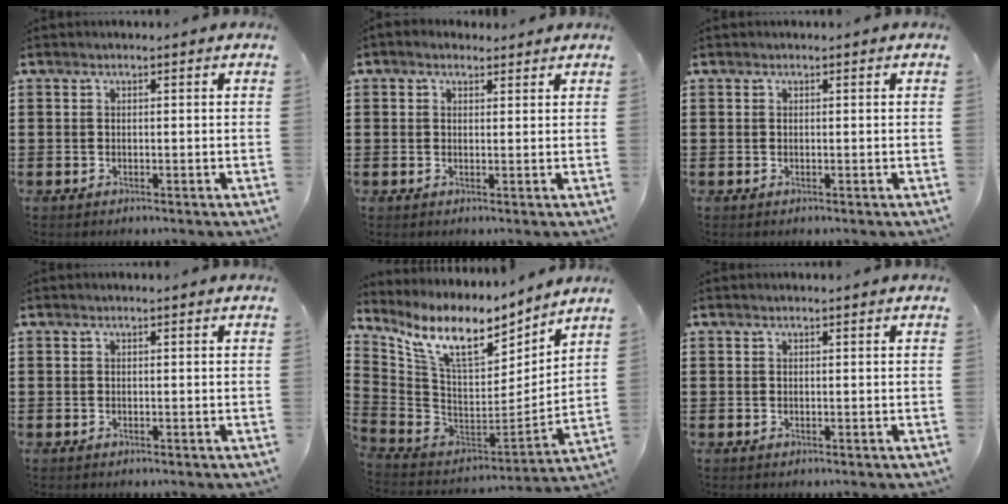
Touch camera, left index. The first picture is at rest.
{"total": 1.4, "force": [1.0, 0.9, 0.3], "torque": [-0.009, 0.006, 0.020]}
{"total": 0.0}
{"total": 0.0}
{"total": 11.2, "force": [7.7, 3.4, 7.4], "torque": [-0.174, -0.045, 0.134]}
{"total": 0.0}